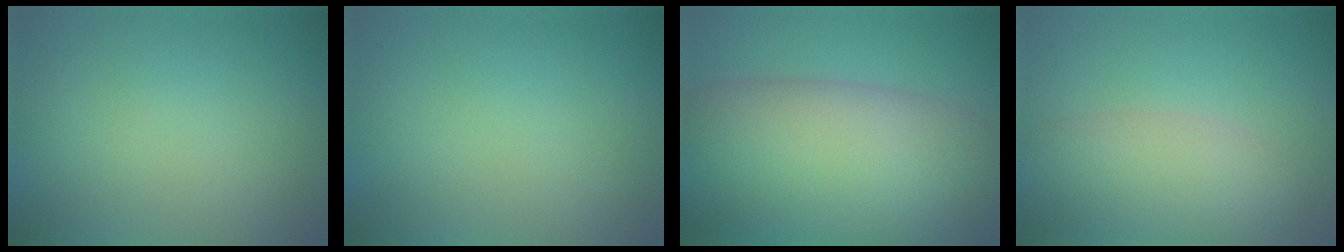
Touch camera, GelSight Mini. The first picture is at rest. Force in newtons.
{"total": 0.0}
{"total": 13.6, "press": 13.6, "slide": 0.4}
{"total": 4.7, "press": 4.7, "slide": 0.2}